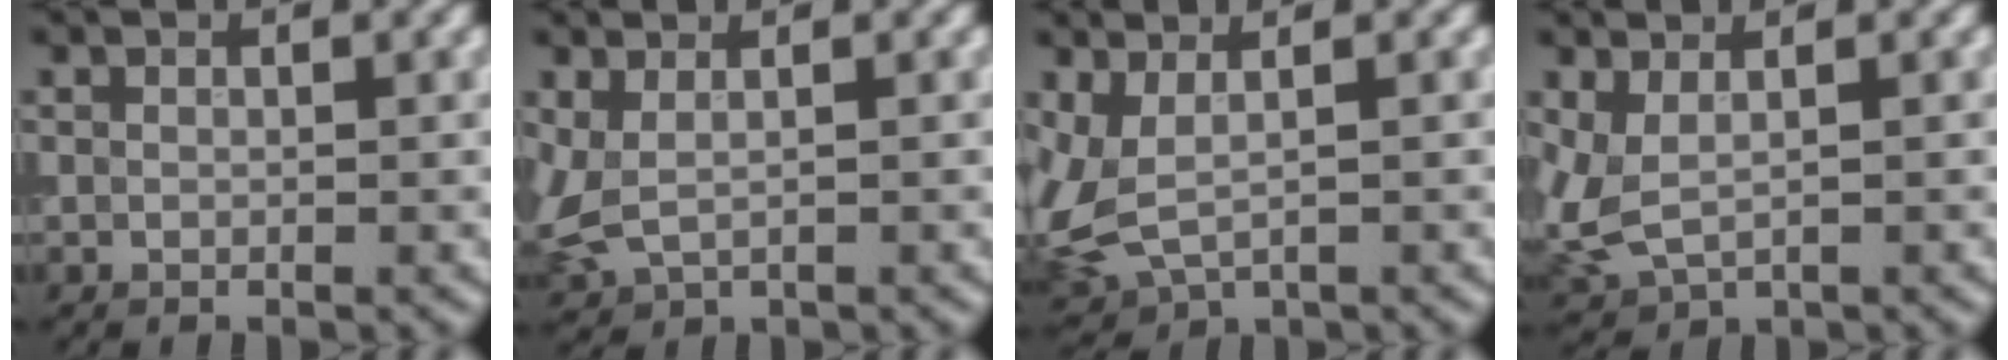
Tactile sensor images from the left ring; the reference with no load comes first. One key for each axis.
{"total": 2.6, "fx": 0.7, "fy": 1.4, "fz": 2.1, "tx": -0.063, "ty": -0.002, "tz": 0.019}
{"total": 4.2, "fx": 0.9, "fy": 2.1, "fz": 3.5, "tx": -0.100, "ty": -0.003, "tz": 0.021}
{"total": 2.9, "fx": 0.8, "fy": 1.5, "fz": 2.4, "tx": -0.069, "ty": -0.006, "tz": 0.019}